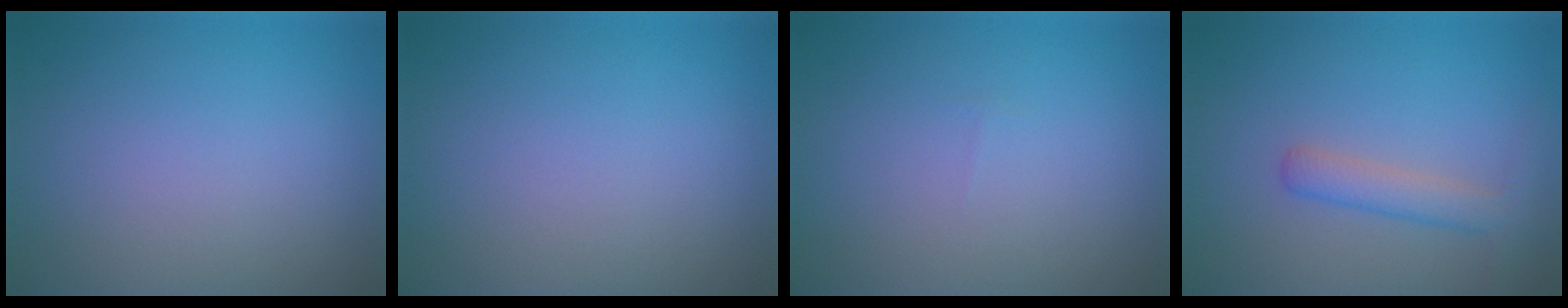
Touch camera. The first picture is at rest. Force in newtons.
{"total": 0.0}
{"total": 0.0}
{"total": 2.3, "press": 2.3, "slide": 0.1}